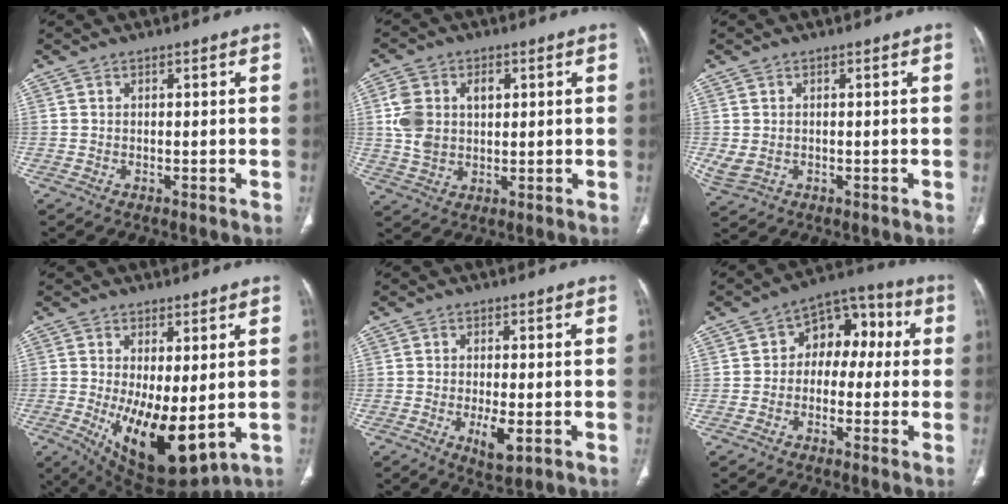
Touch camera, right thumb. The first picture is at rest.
{"total": 9.5, "force": [2.0, 6.9, 6.1], "torque": [-0.107, 0.003, 0.043]}
{"total": 3.3, "force": [-0.2, 2.3, 2.3], "torque": [-0.061, 0.003, 0.008]}
{"total": 14.2, "force": [-1.6, 5.9, 12.8], "torque": [-0.202, -0.030, -0.002]}
{"total": 4.9, "force": [-1.5, 1.7, 4.3], "torque": [-0.074, -0.009, -0.020]}
{"total": 10.2, "force": [0.6, 7.2, 7.2], "torque": [-0.055, 0.041, -0.007]}